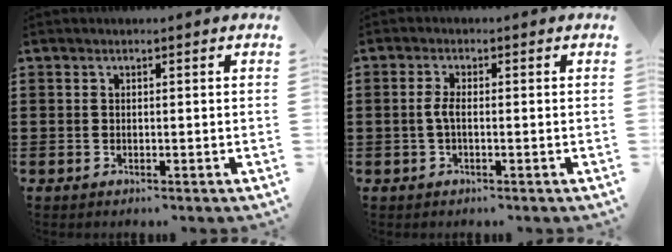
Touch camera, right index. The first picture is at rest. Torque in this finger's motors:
{"motor_torque": [0.50, -0.04, 0.31, 0.07]}